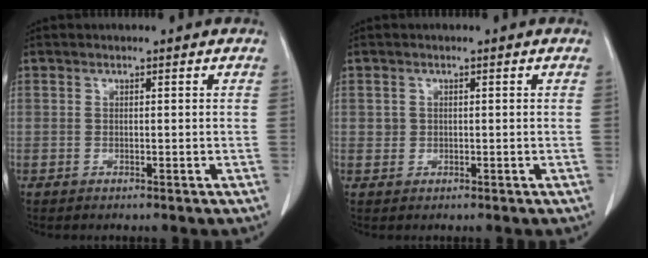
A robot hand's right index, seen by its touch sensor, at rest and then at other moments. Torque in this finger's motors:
{"motor_torque": [-0.14, 0.11, 0.01, 0.00]}